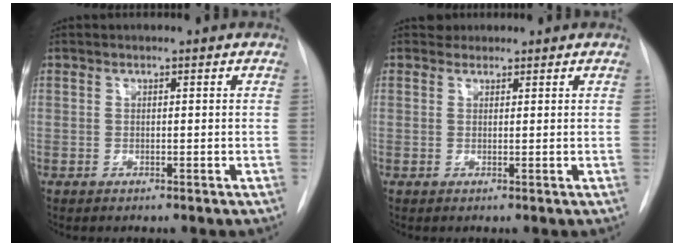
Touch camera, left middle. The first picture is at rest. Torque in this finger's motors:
{"motor_torque": [0.07, -0.07, 0.00, -0.01]}